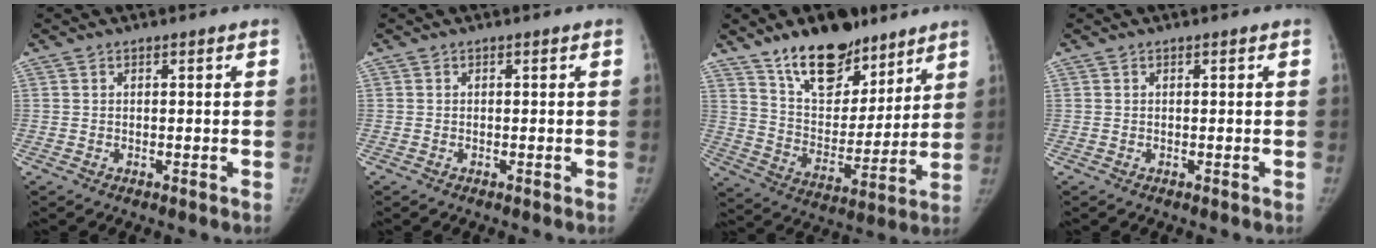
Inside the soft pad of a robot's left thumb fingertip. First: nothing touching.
{"total": 0.0}
{"total": 18.0, "force": [12.7, 9.2, 8.8], "torque": [-0.086, -0.075, 0.218]}
{"total": 0.0}